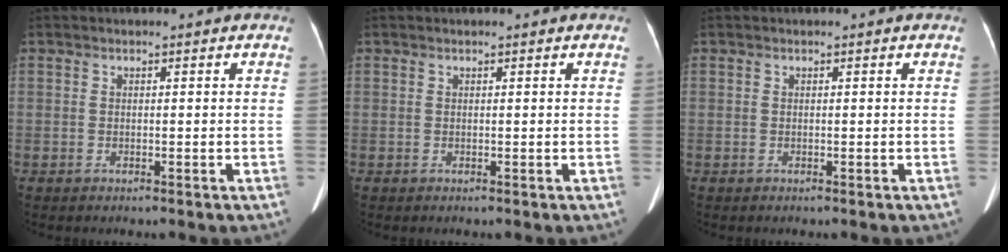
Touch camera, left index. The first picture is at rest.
{"total": 0.0}
{"total": 0.0}